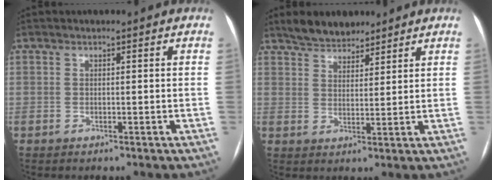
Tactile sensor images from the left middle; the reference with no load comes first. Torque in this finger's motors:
{"motor_torque": [0.32, -0.38, -0.04, -0.01]}